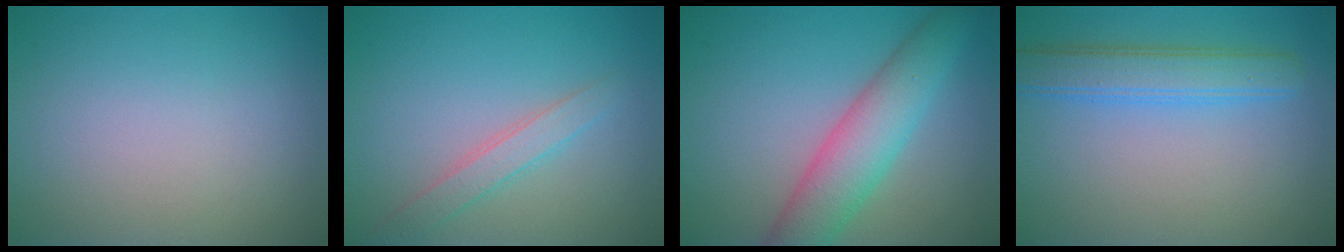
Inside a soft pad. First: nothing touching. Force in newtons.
{"total": 2.0, "press": 2.0, "slide": 0.1}
{"total": 5.9, "press": 5.9, "slide": 0.3}
{"total": 3.9, "press": 3.9, "slide": 0.2}